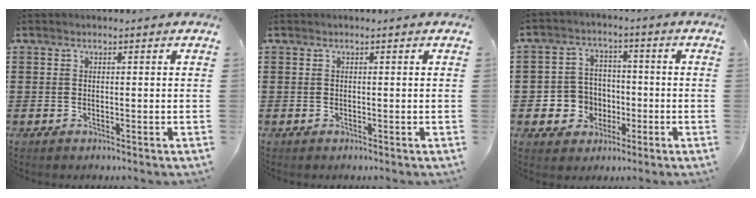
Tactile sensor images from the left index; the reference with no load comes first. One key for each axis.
{"total": 0.0}
{"total": 5.8, "fx": -1.6, "fy": 5.5, "fz": 1.2, "tx": -0.046, "ty": 0.013, "tz": -0.027}